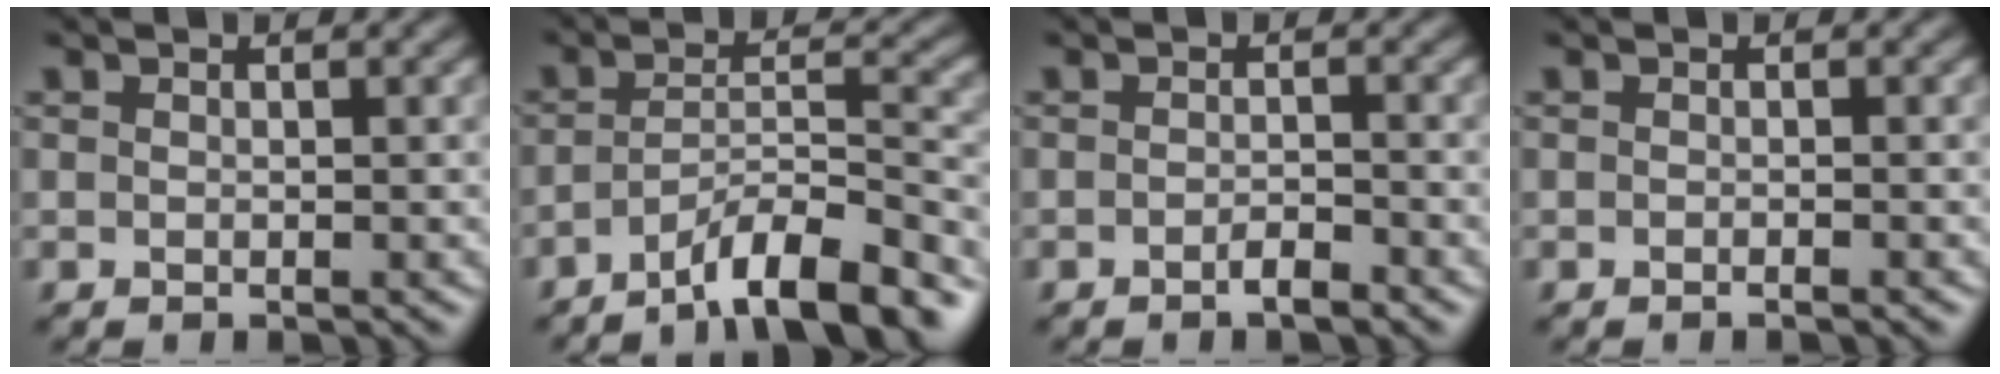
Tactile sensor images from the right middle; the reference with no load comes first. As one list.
[{"total": 8.4, "force": [-5.8, 1.7, 5.8], "torque": [-0.082, 0.008, -0.101]}, {"total": 1.5, "force": [-1.0, 0.3, 1.0], "torque": [-0.020, 0.000, -0.019]}, {"total": 0.7, "force": [-0.4, 0.1, 0.5], "torque": [-0.004, -0.001, -0.009]}]